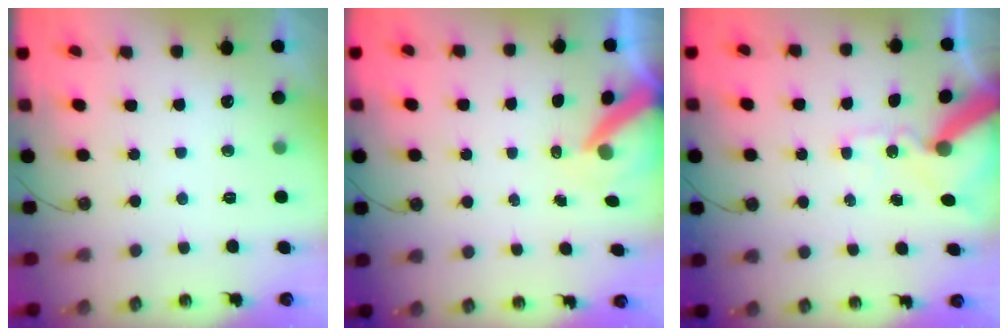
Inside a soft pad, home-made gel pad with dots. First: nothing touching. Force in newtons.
{"total": 7.1, "press": 7.1, "slide": 1.0}
{"total": 13.2, "press": 13.1, "slide": 2.0}